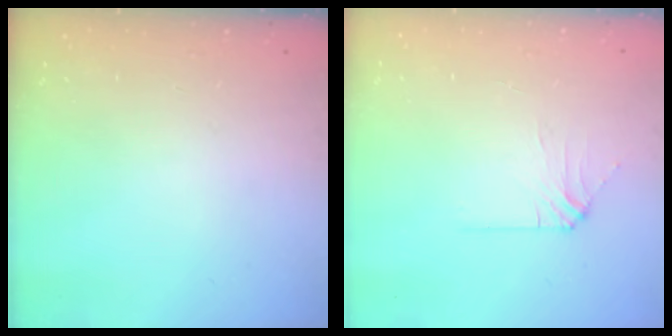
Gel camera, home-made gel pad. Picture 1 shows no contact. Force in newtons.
{"total": 3.5, "press": 3.4, "slide": 0.8}